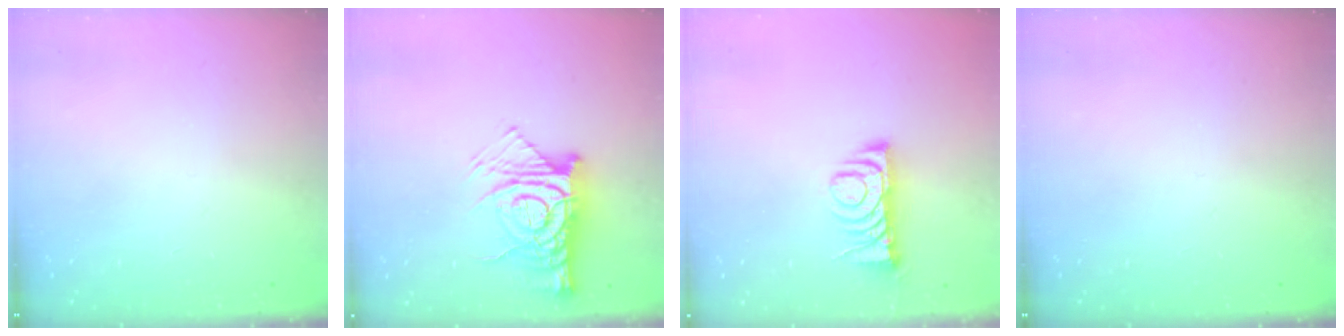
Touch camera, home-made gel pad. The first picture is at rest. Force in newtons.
{"total": 12.2, "press": 12.1, "slide": 1.4}
{"total": 7.0, "press": 7.0, "slide": 0.7}
{"total": 0.0}